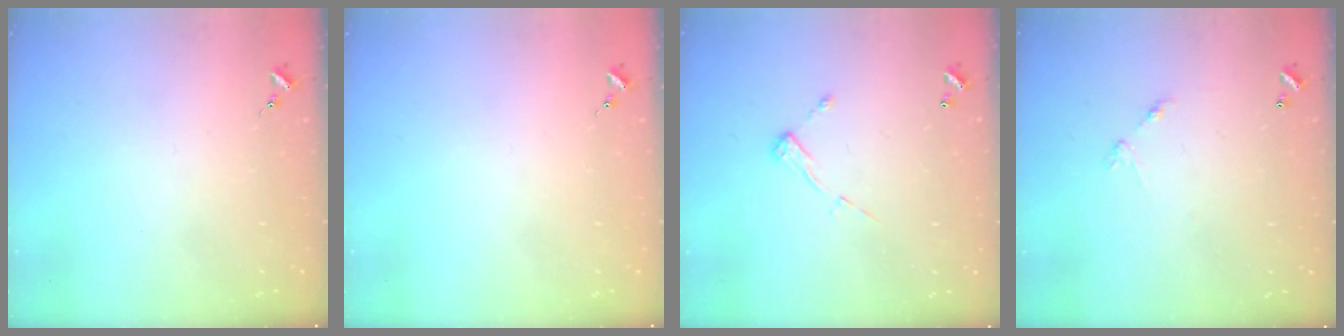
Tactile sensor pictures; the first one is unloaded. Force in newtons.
{"total": 0.0}
{"total": 6.3, "press": 6.3, "slide": 0.3}
{"total": 5.9, "press": 5.9, "slide": 0.4}